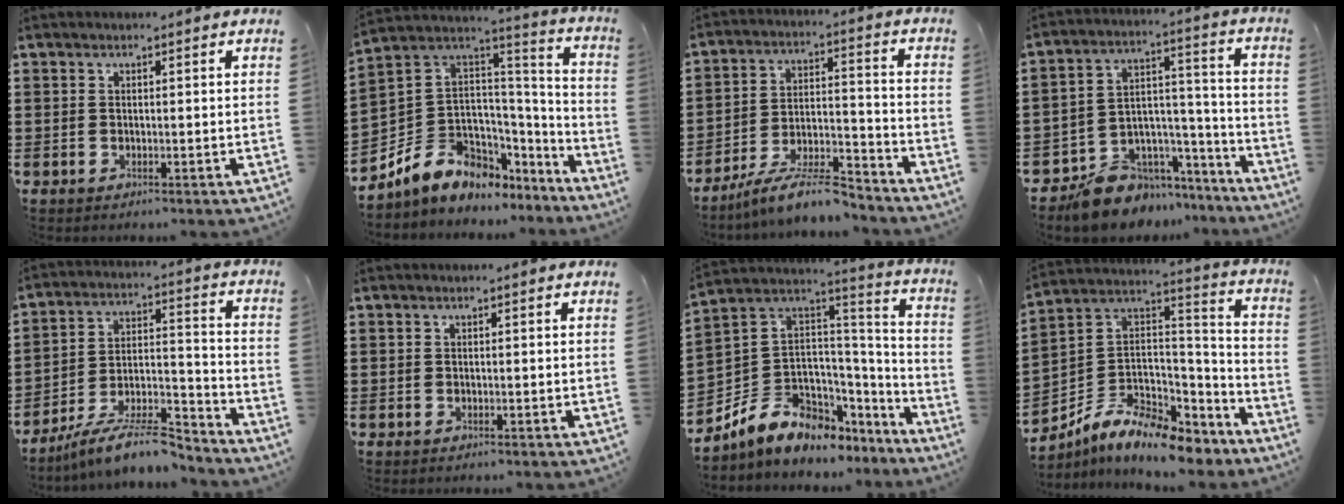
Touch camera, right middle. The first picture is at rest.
{"total": 7.7, "force": [-4.7, 5.9, 1.7], "torque": [-0.079, -0.015, -0.094]}
{"total": 9.5, "force": [-8.3, 1.1, 4.5], "torque": [-0.084, 0.015, -0.159]}
{"total": 8.4, "force": [-7.3, 4.1, 0.1], "torque": [-0.008, 0.024, -0.135]}
{"total": 10.6, "force": [-9.2, 1.3, 5.0], "torque": [-0.086, 0.023, -0.175]}
{"total": 0.0}
{"total": 8.2, "force": [-5.6, 5.4, 2.5], "torque": [-0.087, -0.007, -0.113]}
{"total": 8.6, "force": [-7.2, 2.6, 4.0], "torque": [-0.099, -0.002, -0.151]}